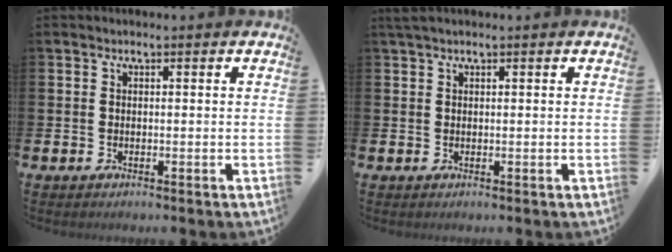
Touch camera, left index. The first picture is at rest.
{"total": 1.2, "force": [0.9, 0.1, 0.8], "torque": [-0.019, 0.005, 0.016]}